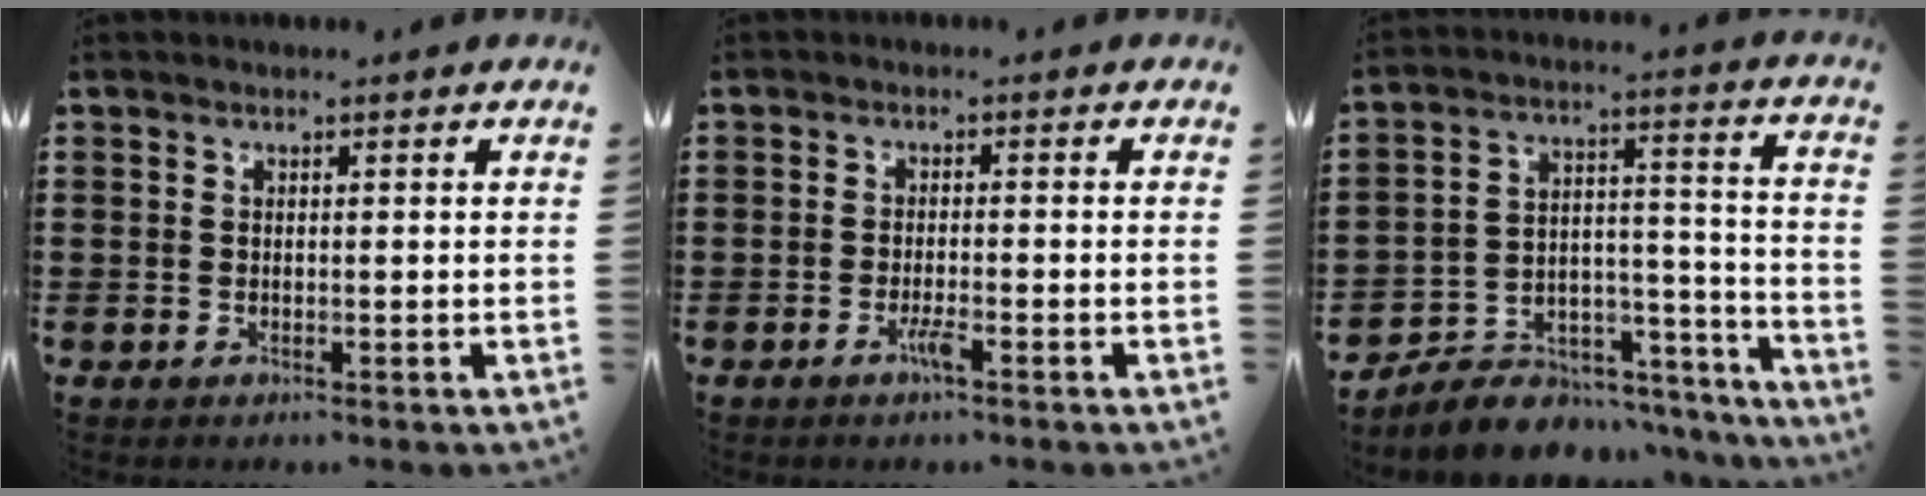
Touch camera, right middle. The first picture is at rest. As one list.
[{"total": 2.4, "force": [-1.4, 0.2, 1.9], "torque": [-0.039, -0.002, -0.028]}, {"total": 7.0, "force": [-6.4, 2.6, 1.1], "torque": [-0.027, 0.008, -0.122]}]